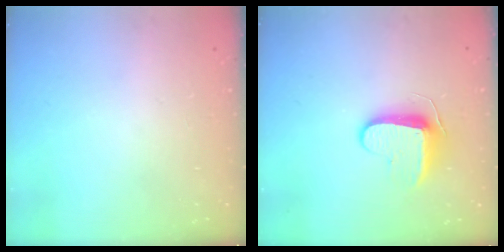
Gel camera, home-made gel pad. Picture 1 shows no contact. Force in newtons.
{"total": 9.1, "press": 9.1, "slide": 0.8}